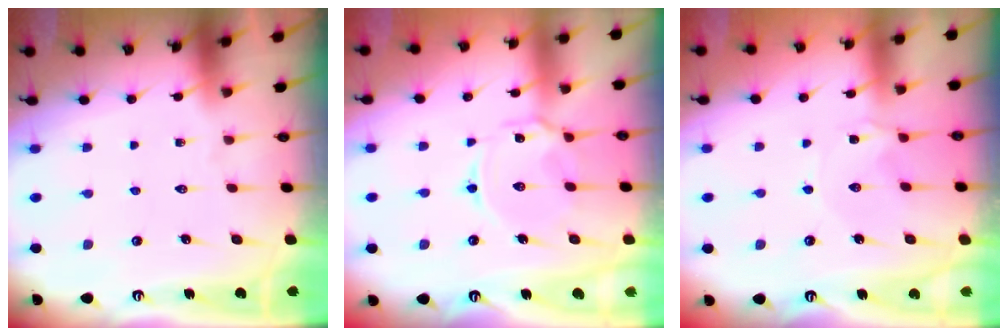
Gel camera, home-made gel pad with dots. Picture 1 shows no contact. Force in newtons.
{"total": 6.2, "press": 6.2, "slide": 0.6}
{"total": 1.1, "press": 1.0, "slide": 0.3}